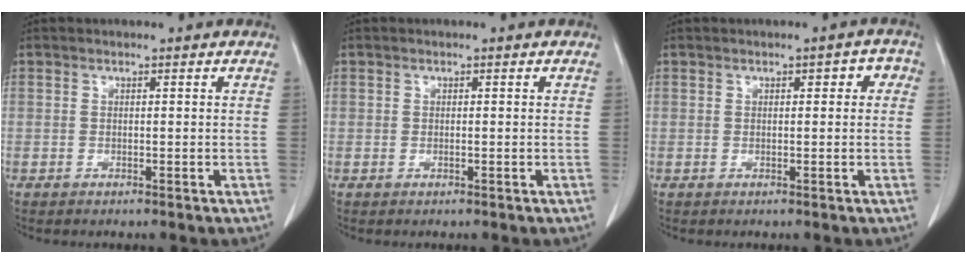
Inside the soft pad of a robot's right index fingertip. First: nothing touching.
{"total": 0.7, "force": [-0.2, 0.4, 0.5], "torque": [-0.017, 0.005, 0.000]}
{"total": 3.1, "force": [0.6, 1.5, 2.6], "torque": [-0.037, 0.028, 0.007]}